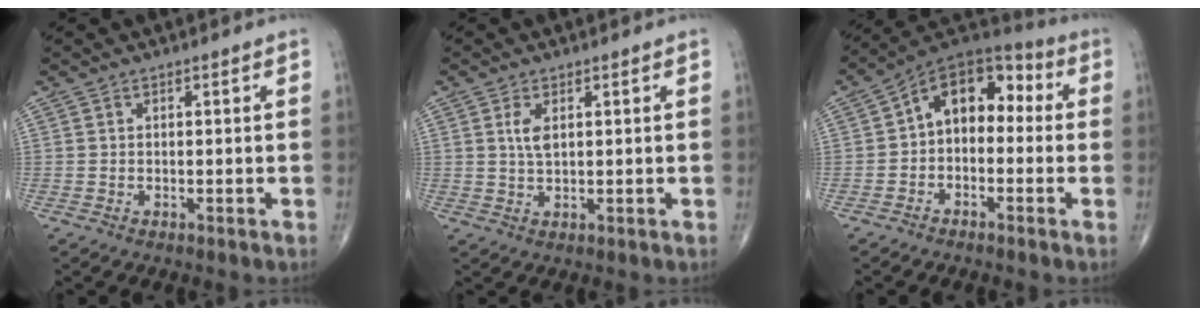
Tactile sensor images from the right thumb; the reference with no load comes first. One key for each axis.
{"total": 3.0, "fx": 1.0, "fy": 1.3, "fz": 2.5, "tx": -0.052, "ty": -0.003, "tz": 0.024}
{"total": 11.7, "fx": 0.2, "fy": 7.8, "fz": 8.7, "tx": -0.094, "ty": 0.046, "tz": -0.018}